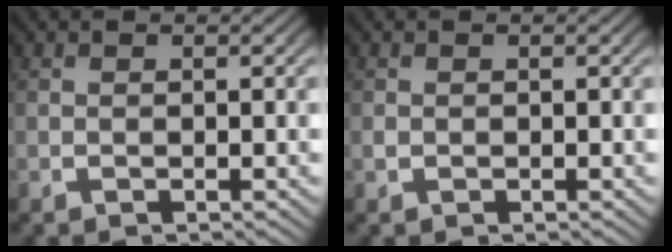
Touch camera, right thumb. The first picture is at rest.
{"total": 0.5, "force": [0.0, 0.5, 0.2], "torque": [-0.004, -0.002, 0.001]}